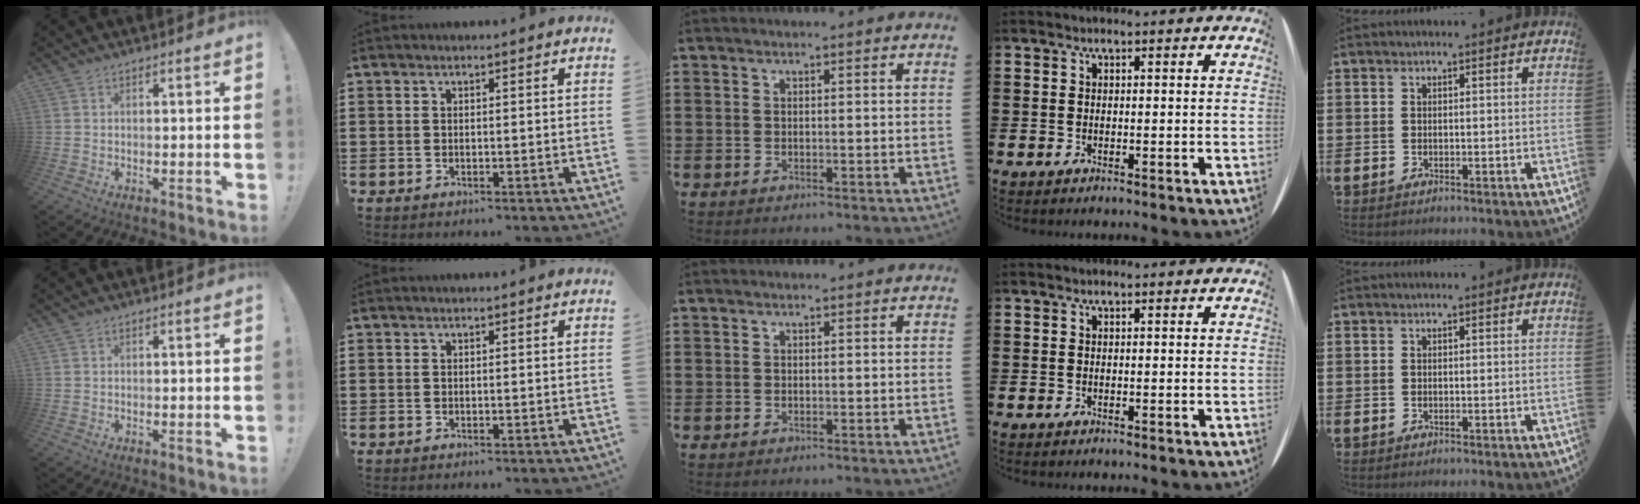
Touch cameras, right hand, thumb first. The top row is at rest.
{}